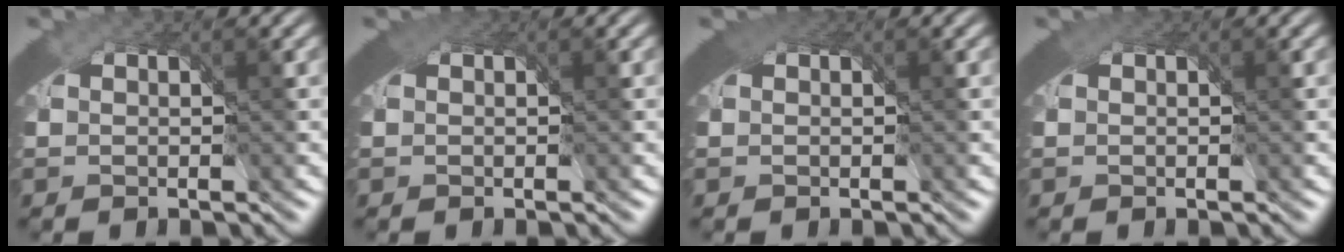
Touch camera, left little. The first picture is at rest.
{"total": 1.4, "force": [0.7, 0.8, 0.8], "torque": [-0.014, -0.003, 0.012]}
{"total": 1.8, "force": [0.9, 1.0, 1.2], "torque": [-0.021, -0.004, 0.015]}
{"total": 0.8, "force": [0.4, 0.6, 0.4], "torque": [-0.008, -0.003, 0.005]}